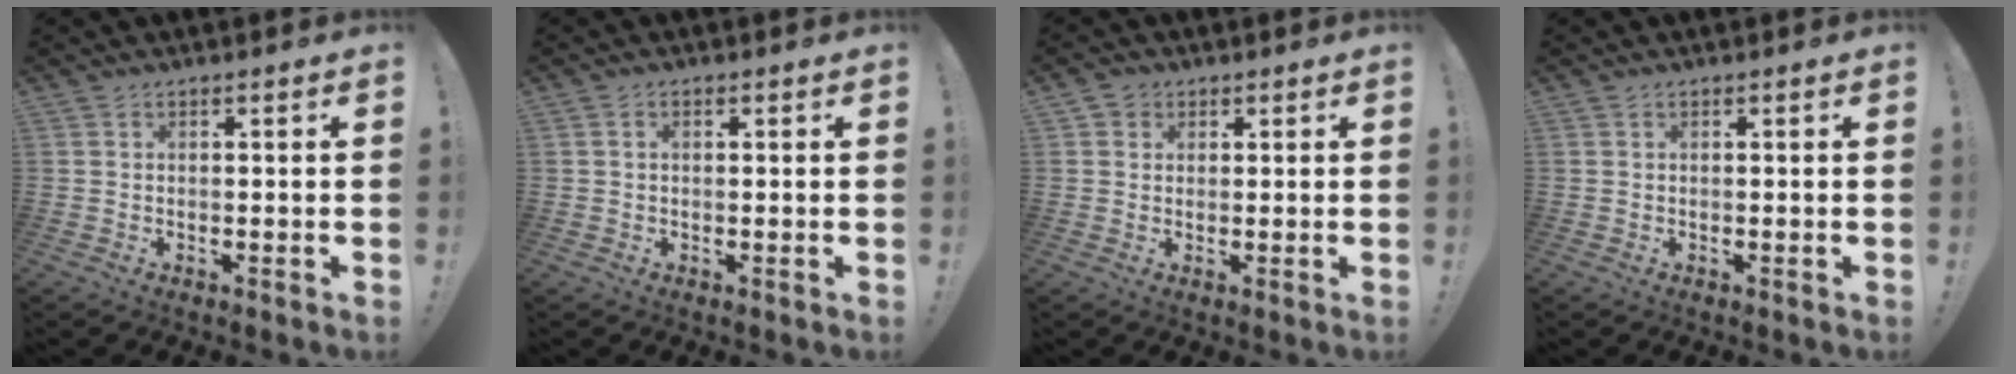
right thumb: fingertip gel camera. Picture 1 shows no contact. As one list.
[{"total": 1.0, "force": [0.1, 0.6, 0.8], "torque": [-0.024, 0.009, 0.002]}, {"total": 2.5, "force": [1.1, 2.2, 0.5], "torque": [-0.006, -0.002, 0.019]}, {"total": 0.0}]